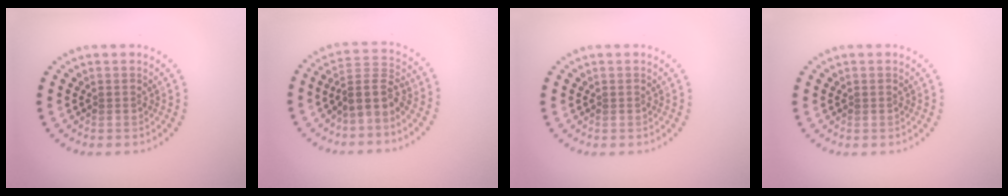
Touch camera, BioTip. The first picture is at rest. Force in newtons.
{"total": 3.4, "press": 2.5, "slide": 2.3}
{"total": 0.0}
{"total": 0.0}